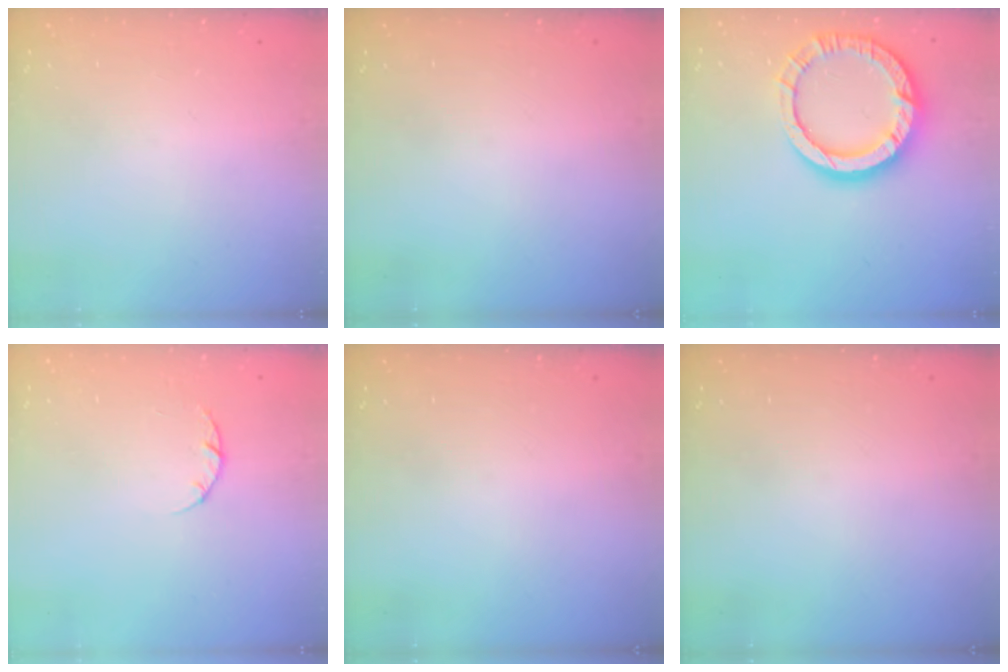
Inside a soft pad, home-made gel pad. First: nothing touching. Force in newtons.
{"total": 0.0}
{"total": 15.1, "press": 15.0, "slide": 1.5}
{"total": 3.1, "press": 3.0, "slide": 0.4}
{"total": 0.0}
{"total": 0.0}